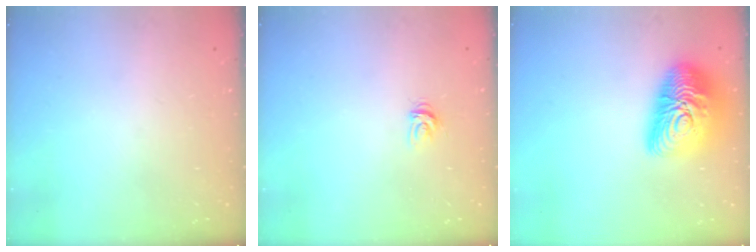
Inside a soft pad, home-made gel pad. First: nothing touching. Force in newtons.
{"total": 3.4, "press": 3.4, "slide": 0.4}
{"total": 18.2, "press": 18.1, "slide": 1.3}